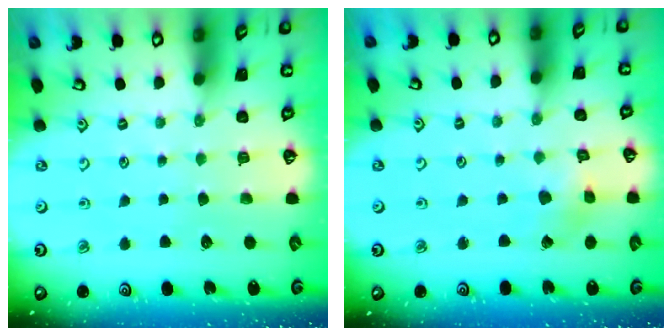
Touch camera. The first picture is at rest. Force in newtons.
{"total": 2.6, "press": 2.6, "slide": 0.1}